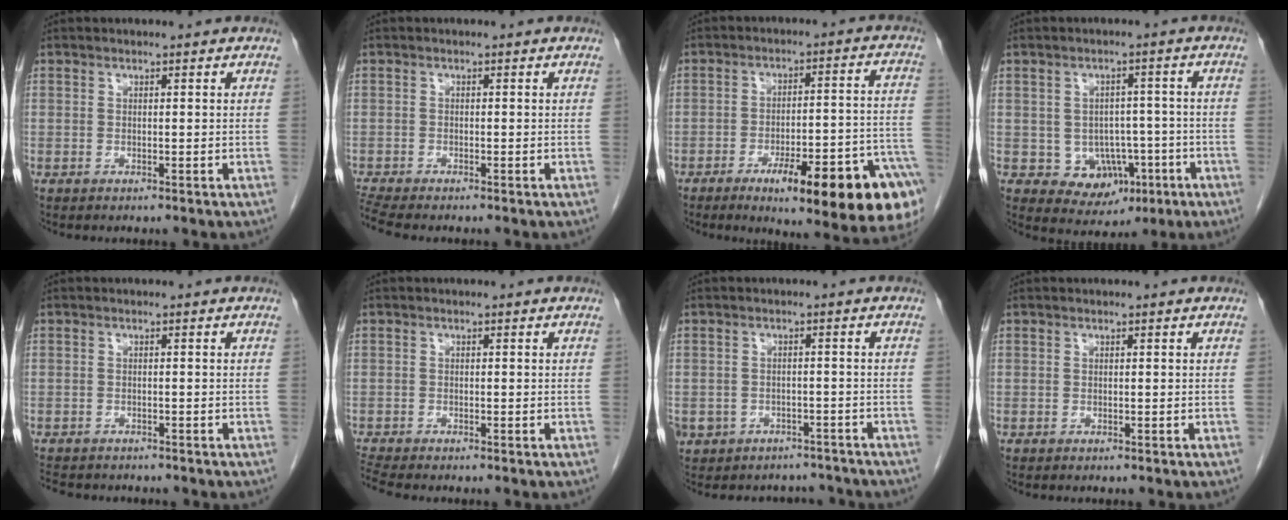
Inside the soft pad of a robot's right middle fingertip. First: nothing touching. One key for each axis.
{"total": 2.8, "fx": -2.6, "fy": -0.5, "fz": 0.8, "tx": -0.028, "ty": -0.016, "tz": -0.052}
{"total": 20.3, "fx": -11.2, "fy": 2.6, "fz": 16.7, "tx": -0.136, "ty": 0.019, "tz": -0.150}
{"total": 7.0, "fx": -2.0, "fy": 5.7, "fz": 3.6, "tx": -0.043, "ty": 0.012, "tz": -0.013}
{"total": 6.1, "fx": -5.4, "fy": 2.1, "fz": 2.0, "tx": -0.034, "ty": -0.006, "tz": -0.074}
{"total": 2.2, "fx": -2.1, "fy": -0.5, "fz": 0.4, "tx": -0.023, "ty": -0.016, "tz": -0.043}
{"total": 9.9, "fx": -7.5, "fy": 6.1, "fz": 1.8, "tx": -0.039, "ty": 0.015, "tz": -0.085}
{"total": 0.0}